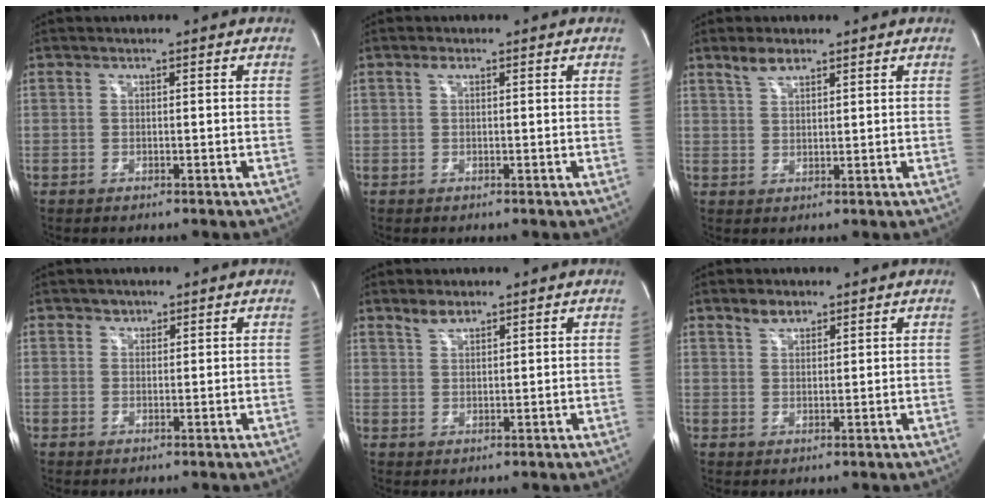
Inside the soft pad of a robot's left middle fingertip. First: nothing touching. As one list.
[{"total": 0.9, "force": [0.5, 0.4, 0.7], "torque": [-0.015, 0.007, 0.008]}, {"total": 3.2, "force": [2.5, 1.1, 1.6], "torque": [-0.037, 0.006, 0.050]}, {"total": 1.3, "force": [0.9, 0.9, 0.0], "torque": [0.007, -0.003, 0.009]}, {"total": 2.5, "force": [2.1, 0.8, 1.0], "torque": [-0.023, 0.004, 0.043]}, {"total": 2.7, "force": [2.1, 1.4, 1.0], "torque": [-0.021, 0.005, 0.039]}]